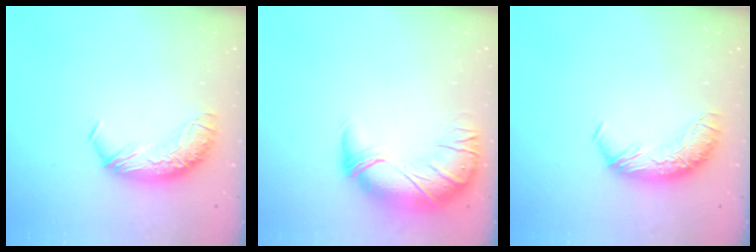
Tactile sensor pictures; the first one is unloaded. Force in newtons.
{"total": 2.7, "press": 0.2, "slide": 2.7}
{"total": 0.0}